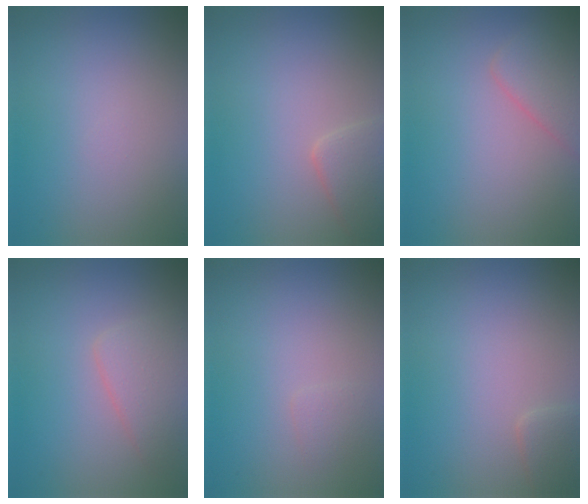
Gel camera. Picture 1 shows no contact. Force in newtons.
{"total": 2.4, "press": 2.4, "slide": 0.1}
{"total": 2.9, "press": 2.9, "slide": 0.1}
{"total": 2.8, "press": 2.8, "slide": 0.2}
{"total": 0.8, "press": 0.8, "slide": 0.1}
{"total": 1.4, "press": 1.4, "slide": 0.1}